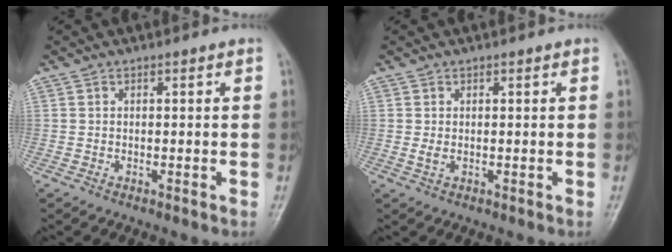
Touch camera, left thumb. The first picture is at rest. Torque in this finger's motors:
{"motor_torque": [-0.25, -0.37, 0.42, 0.00, 0.01]}